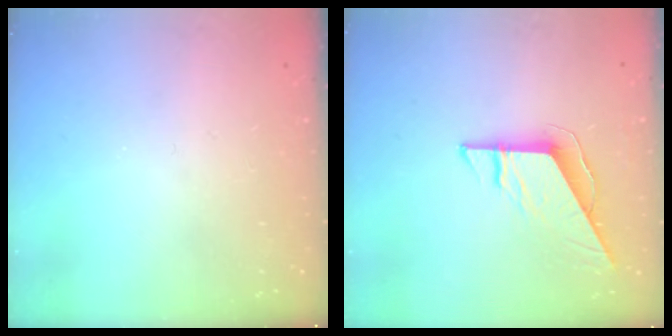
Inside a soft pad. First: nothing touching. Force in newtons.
{"total": 8.4, "press": 8.3, "slide": 0.7}